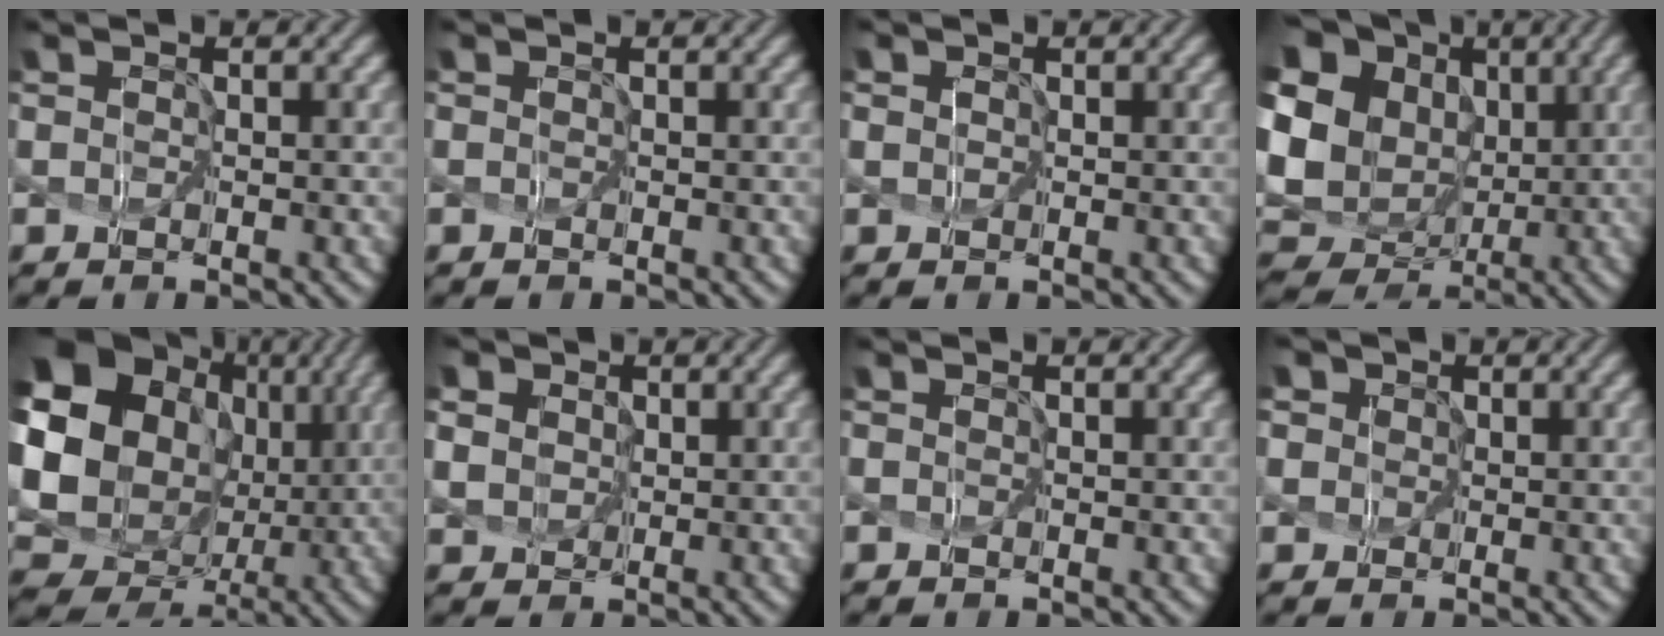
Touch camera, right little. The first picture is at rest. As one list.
[{"total": 0.0}, {"total": 2.2, "force": [0.9, 1.8, 1.0], "torque": [-0.011, 0.023, -0.010]}, {"total": 18.4, "force": [2.5, 16.4, 8.0], "torque": [-0.230, 0.014, 0.028]}, {"total": 18.8, "force": [3.0, 16.0, 9.3], "torque": [-0.213, -0.008, 0.056]}, {"total": 9.1, "force": [3.9, 7.4, 3.8], "torque": [-0.118, 0.028, 0.063]}, {"total": 0.0}, {"total": 7.2, "force": [2.9, 5.9, 2.9], "torque": [-0.076, 0.036, 0.018]}]